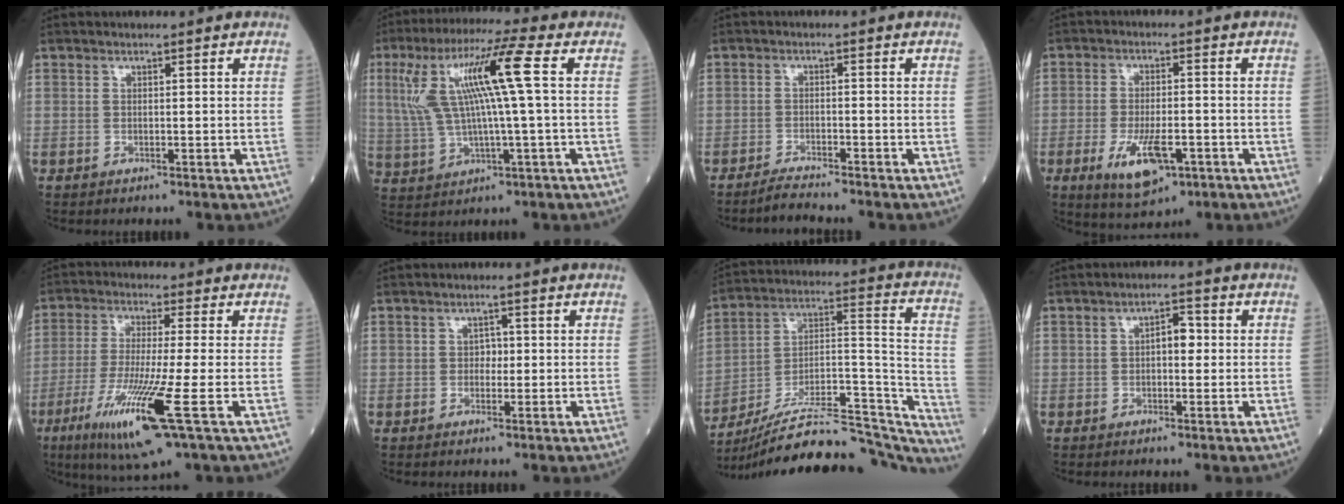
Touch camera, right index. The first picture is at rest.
{"total": 13.6, "force": [2.9, 0.7, 13.2], "torque": [-0.282, 0.027, 0.052]}
{"total": 2.8, "force": [-2.7, -0.5, 0.6], "torque": [-0.019, -0.013, -0.050]}
{"total": 8.6, "force": [-3.6, 3.1, 7.2], "torque": [-0.134, -0.014, -0.053]}
{"total": 13.3, "force": [-5.4, -0.5, 12.1], "torque": [-0.246, -0.037, -0.101]}
{"total": 1.5, "force": [0.0, 1.1, 1.0], "torque": [-0.010, 0.004, -0.002]}
{"total": 31.6, "force": [-28.9, 4.9, 11.9], "torque": [-0.136, 0.020, -0.419]}
{"total": 3.1, "force": [0.2, 1.5, 2.7], "torque": [-0.037, 0.012, -0.001]}